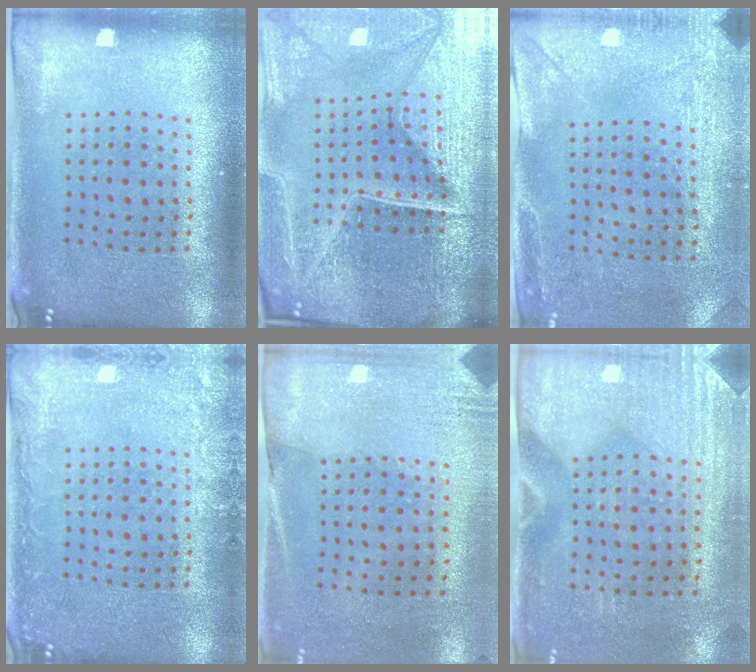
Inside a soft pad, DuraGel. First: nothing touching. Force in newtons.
{"total": 6.5, "press": 5.9, "slide": 2.8}
{"total": 3.0, "press": 2.4, "slide": 1.8}
{"total": 2.4, "press": 2.4, "slide": 0.4}
{"total": 2.7, "press": 2.4, "slide": 1.3}
{"total": 3.0, "press": 2.6, "slide": 1.5}